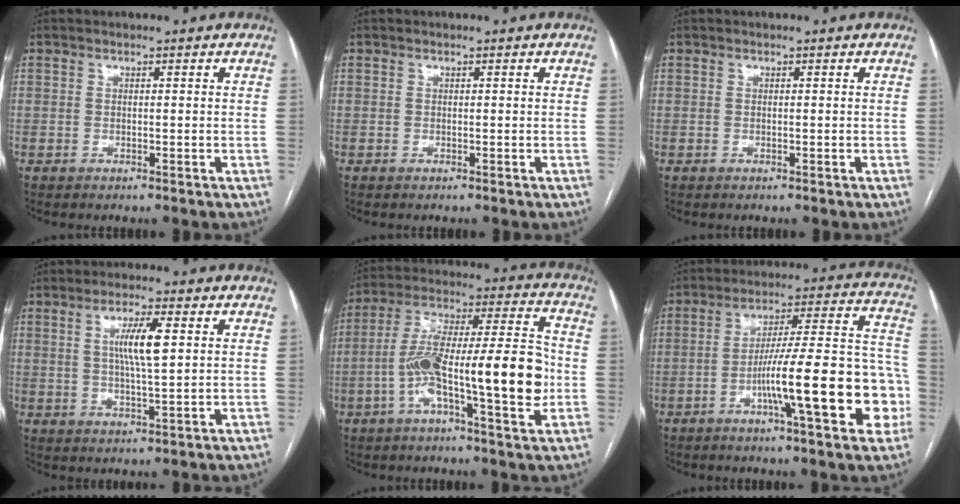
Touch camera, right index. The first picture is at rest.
{"total": 0.0}
{"total": 0.0}
{"total": 6.4, "force": [1.4, 0.5, 6.2], "torque": [-0.117, 0.001, 0.027]}
{"total": 19.5, "force": [-3.8, 3.0, 18.9], "torque": [-0.327, 0.020, -0.064]}
{"total": 19.6, "force": [-6.1, 2.3, 18.5], "torque": [-0.231, 0.027, -0.085]}